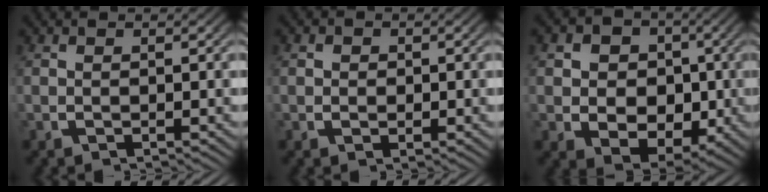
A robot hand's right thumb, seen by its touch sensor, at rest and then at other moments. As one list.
[{"total": 1.7, "force": [-0.1, 1.6, 0.7], "torque": [-0.011, -0.006, -0.001]}, {"total": 10.4, "force": [-0.4, 8.2, 6.3], "torque": [-0.135, -0.036, -0.004]}]